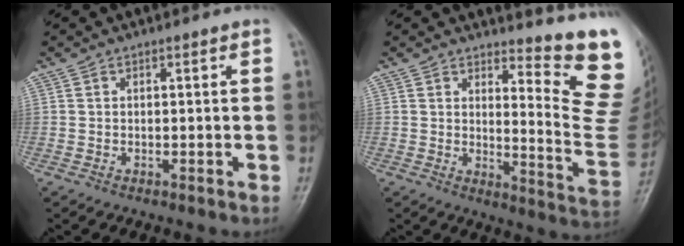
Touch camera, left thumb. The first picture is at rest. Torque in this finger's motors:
{"motor_torque": [0.89, -0.21, 0.15, -0.41, 0.09]}